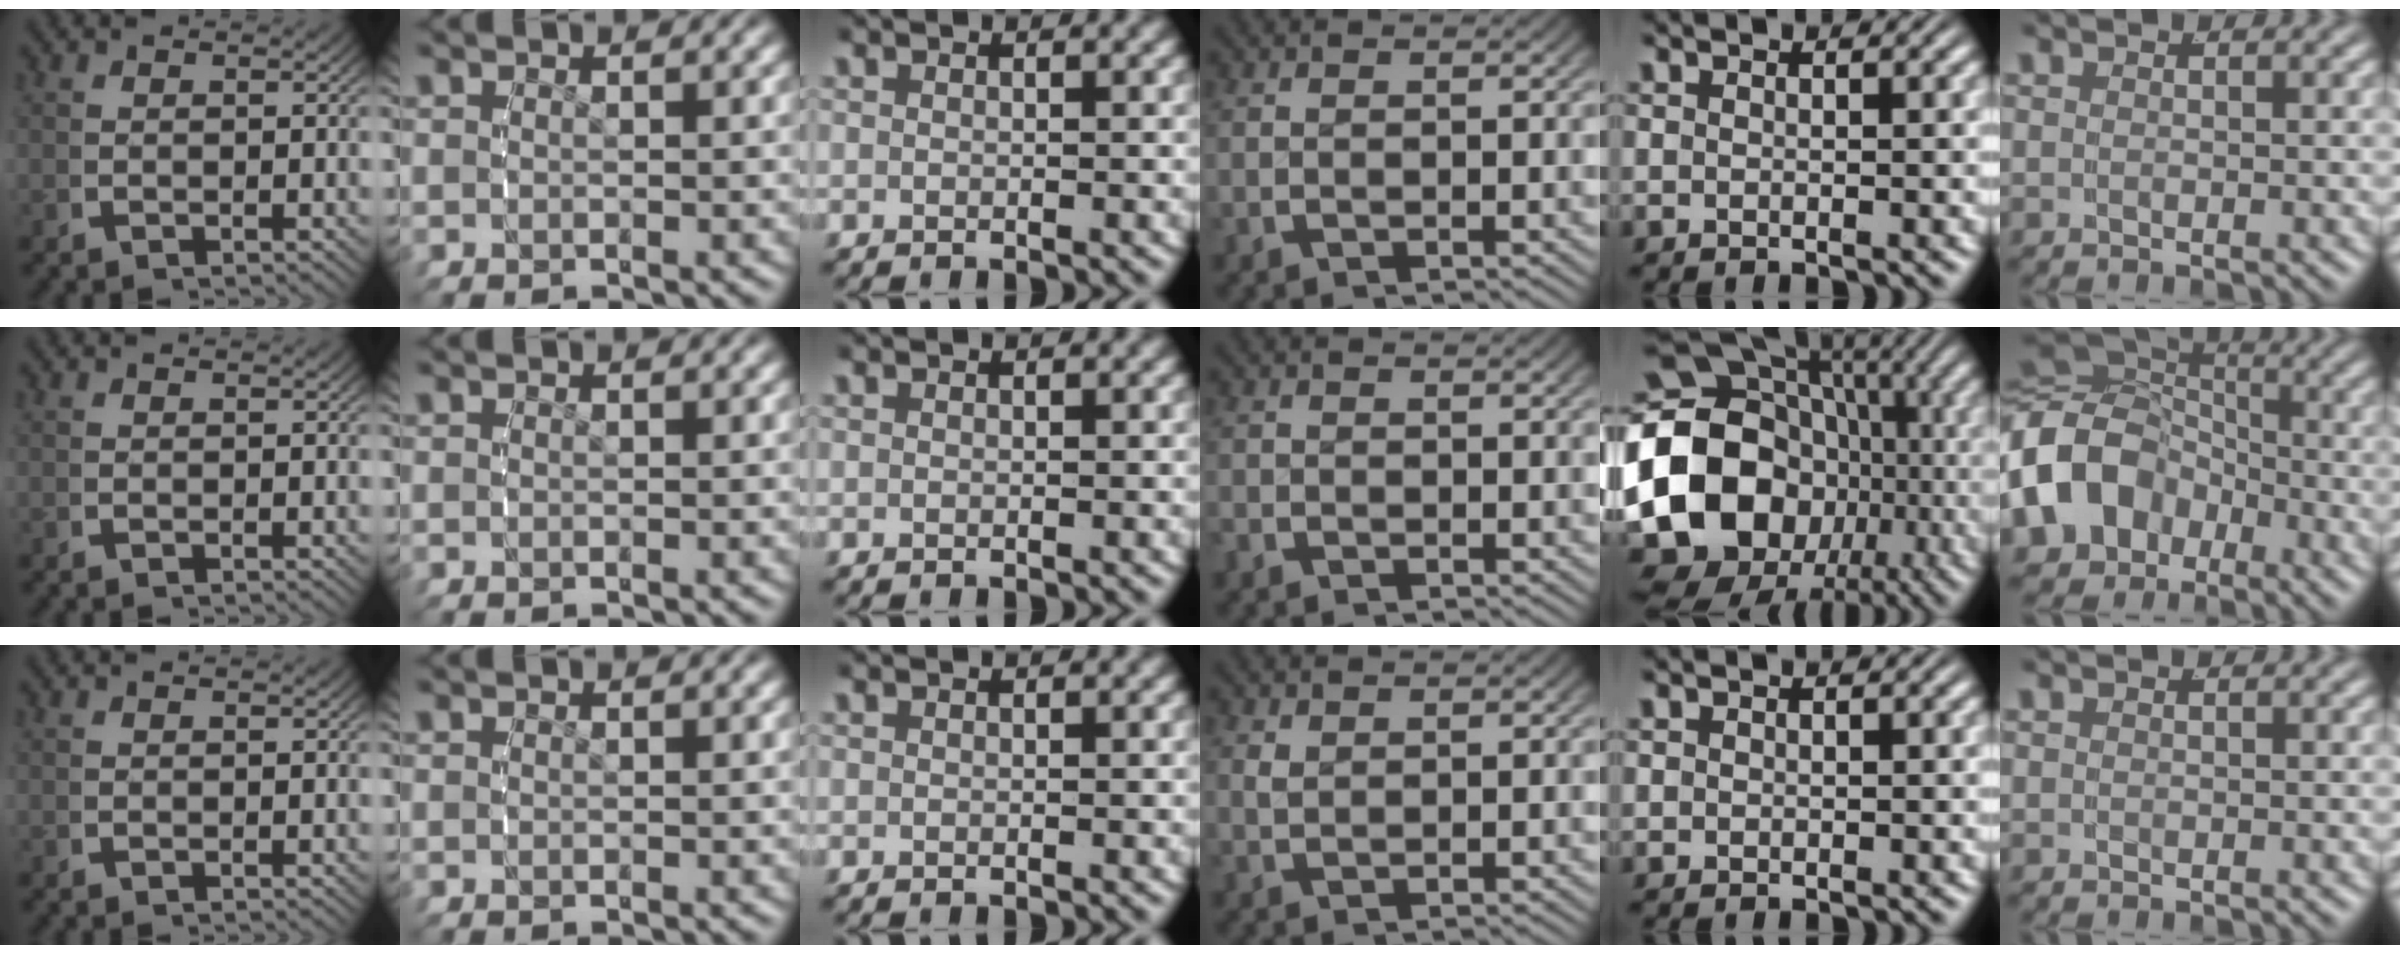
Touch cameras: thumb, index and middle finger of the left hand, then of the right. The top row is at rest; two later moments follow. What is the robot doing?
{"motion": "grasp_and_lifting", "object": "small bumper sticker"}